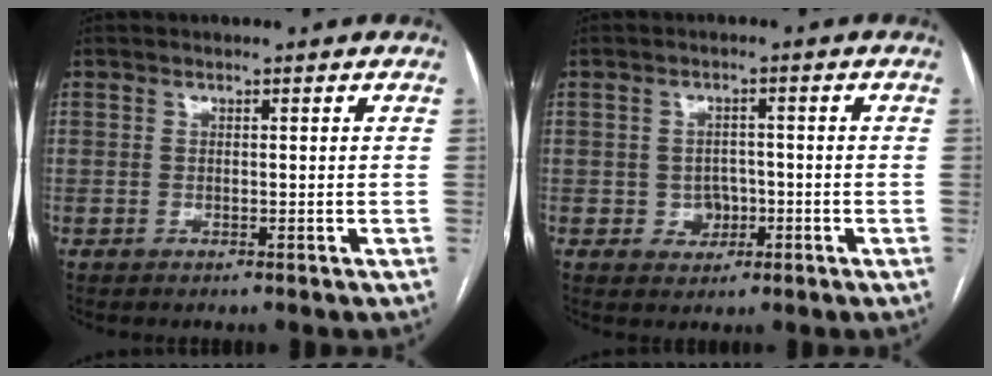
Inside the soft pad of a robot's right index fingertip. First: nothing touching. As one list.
[{"total": 2.3, "force": [-0.6, 2.0, 0.9], "torque": [-0.006, 0.006, -0.004]}]